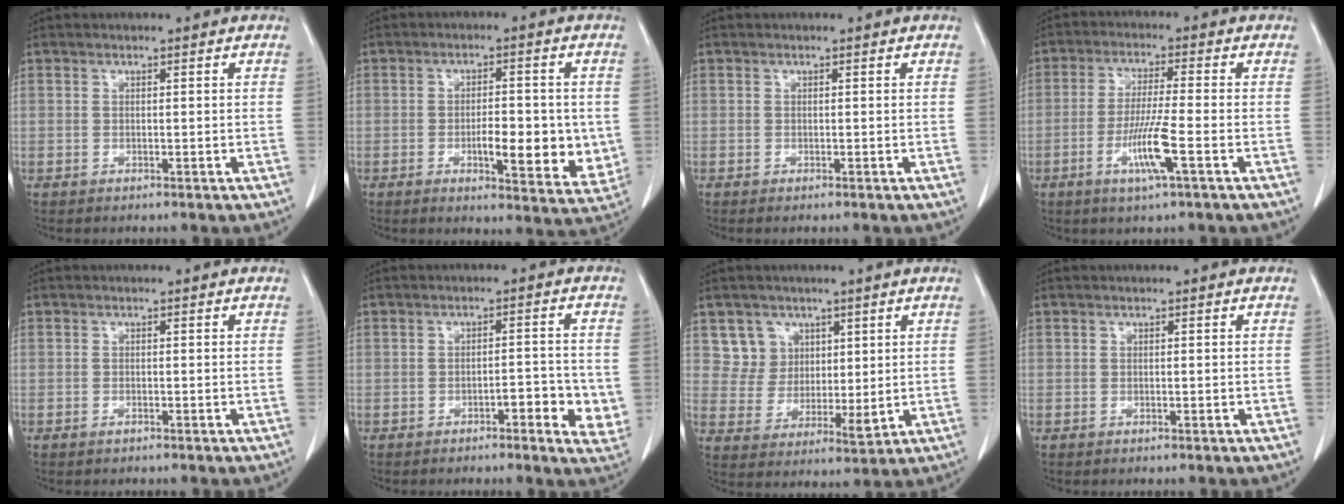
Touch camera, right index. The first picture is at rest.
{"total": 10.1, "force": [-1.4, 3.3, 9.5], "torque": [-0.122, -0.010, -0.012]}
{"total": 0.0}
{"total": 7.6, "force": [-3.0, -0.4, 6.9], "torque": [-0.135, -0.013, -0.057]}
{"total": 0.5, "force": [-0.4, 0.1, 0.3], "torque": [-0.010, -0.002, -0.004]}
{"total": 5.8, "force": [-1.8, 1.7, 5.2], "torque": [-0.060, 0.002, -0.021]}
{"total": 6.7, "force": [3.8, 5.5, 1.0], "torque": [-0.018, 0.006, 0.081]}
{"total": 0.0}